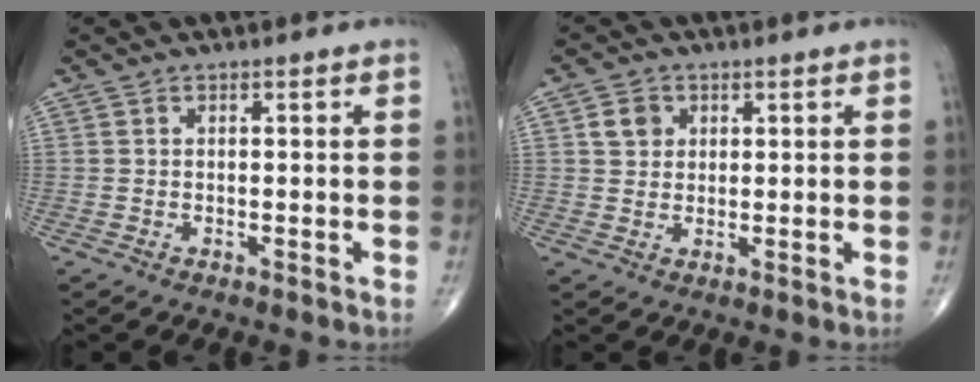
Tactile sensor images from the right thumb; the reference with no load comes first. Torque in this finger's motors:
{"motor_torque": [-0.24, 0.23, 0.07, 0.04, 0.02]}